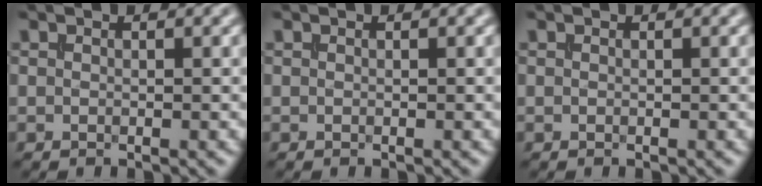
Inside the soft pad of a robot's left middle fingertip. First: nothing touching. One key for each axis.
{"total": 0.0}
{"total": 0.0}